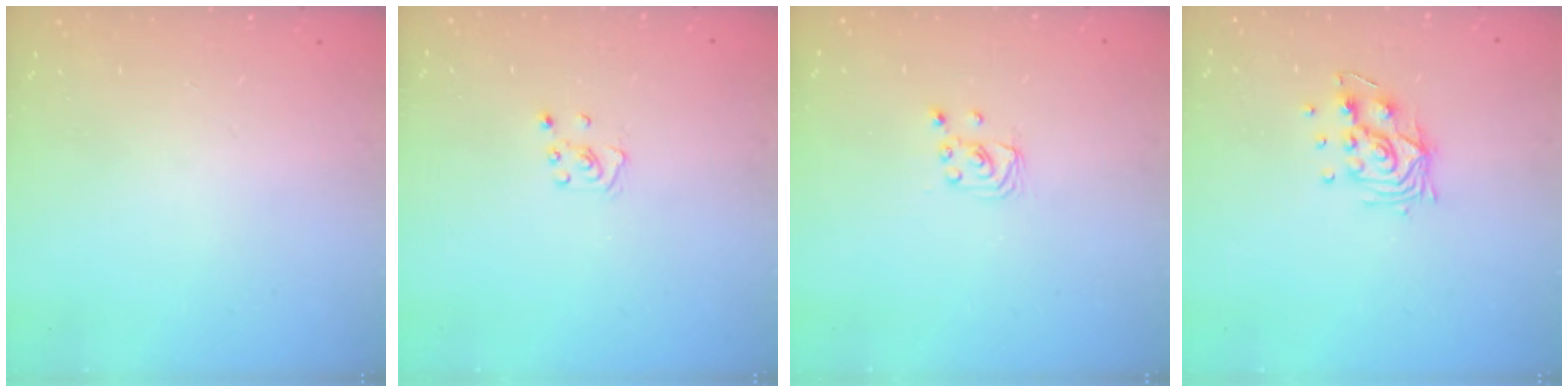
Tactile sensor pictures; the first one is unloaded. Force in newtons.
{"total": 2.8, "press": 2.8, "slide": 0.3}
{"total": 2.0, "press": 2.0, "slide": 0.2}
{"total": 8.9, "press": 8.9, "slide": 0.7}